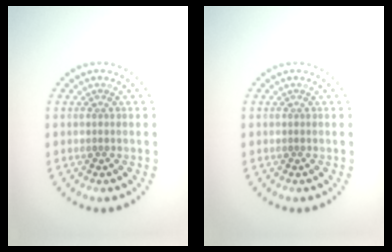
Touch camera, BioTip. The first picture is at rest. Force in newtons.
{"total": 0.0}